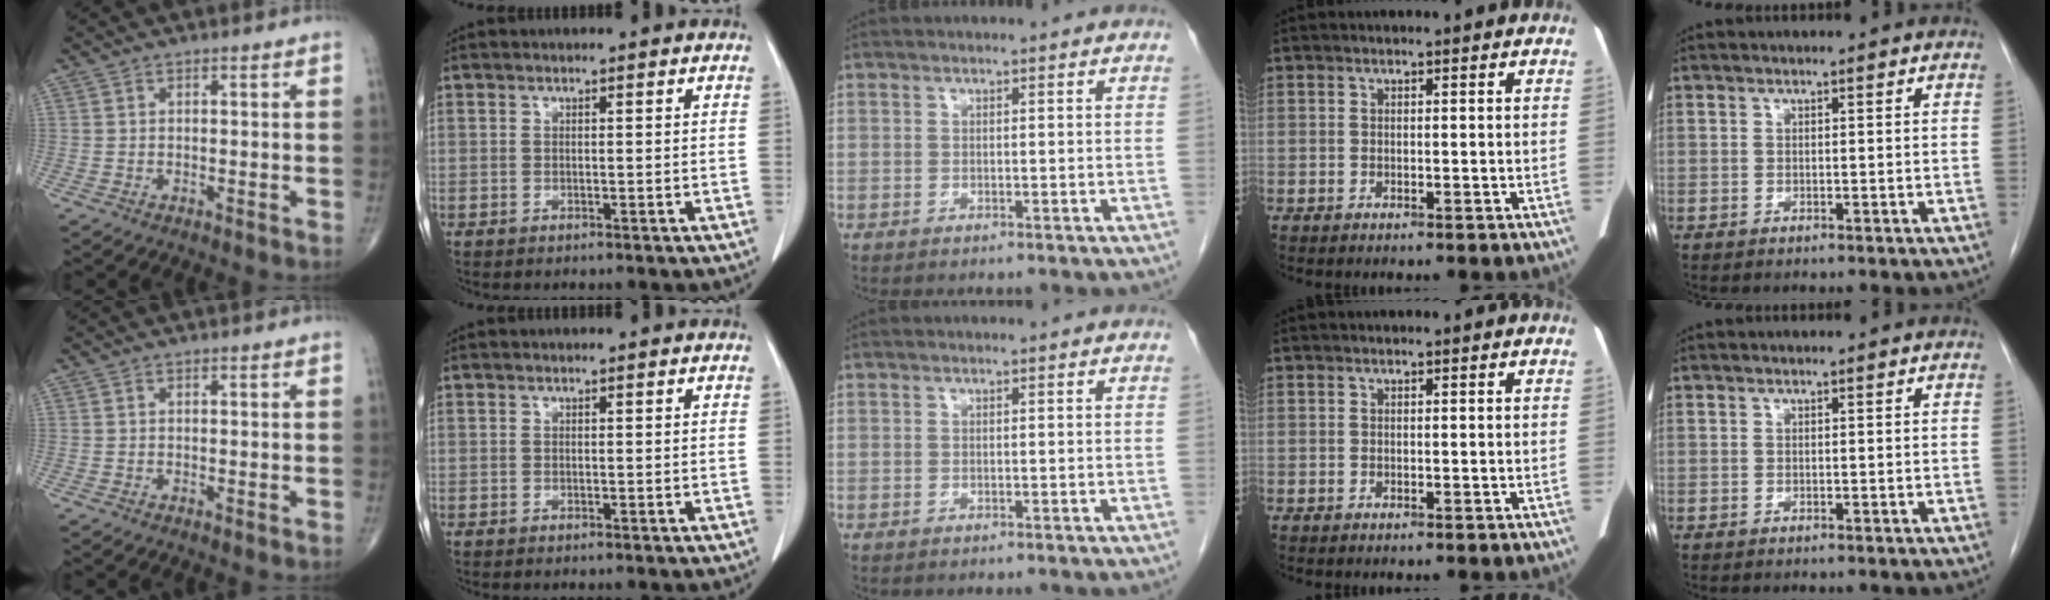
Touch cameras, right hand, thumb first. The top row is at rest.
{}